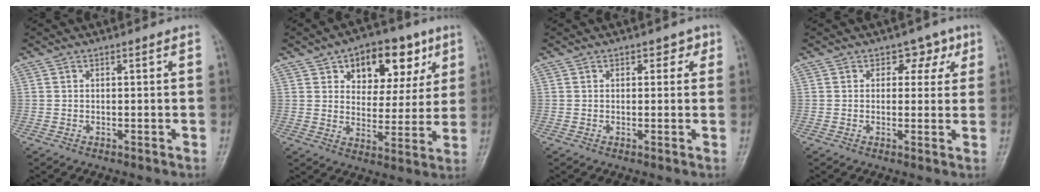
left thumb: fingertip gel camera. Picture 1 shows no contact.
{"total": 14.8, "force": [6.9, 8.9, 9.5], "torque": [-0.084, -0.013, 0.103]}
{"total": 2.2, "force": [1.0, 1.6, 1.1], "torque": [0.009, 0.000, 0.006]}
{"total": 4.3, "force": [1.8, 3.2, 2.1], "torque": [0.008, -0.003, 0.017]}